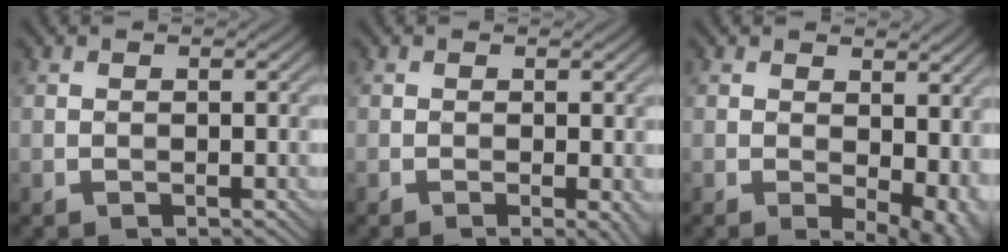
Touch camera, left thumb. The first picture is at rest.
{"total": 1.7, "force": [-0.4, 0.2, 1.6], "torque": [-0.024, -0.001, -0.009]}
{"total": 8.0, "force": [0.2, 4.5, 6.7], "torque": [-0.074, -0.008, 0.020]}